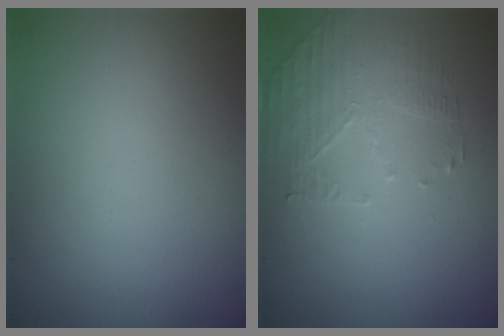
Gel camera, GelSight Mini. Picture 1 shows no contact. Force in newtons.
{"total": 1.9, "press": 1.5, "slide": 1.2}